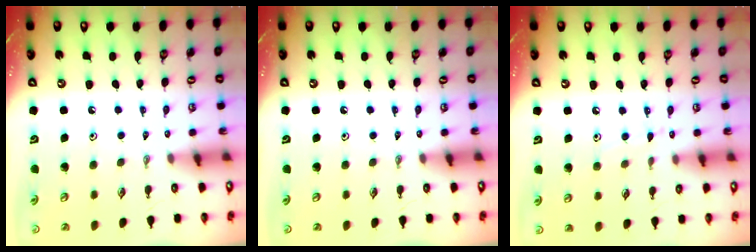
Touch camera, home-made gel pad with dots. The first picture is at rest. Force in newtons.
{"total": 0.0}
{"total": 6.3, "press": 6.2, "slide": 0.7}